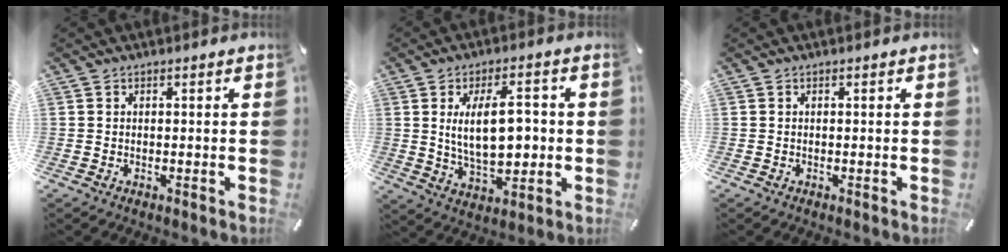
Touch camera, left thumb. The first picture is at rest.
{"total": 12.7, "force": [1.4, 6.7, 10.7], "torque": [-0.169, 0.000, 0.020]}
{"total": 0.0}